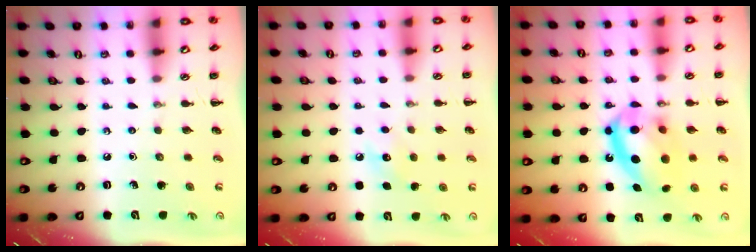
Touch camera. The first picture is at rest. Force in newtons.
{"total": 7.6, "press": 7.3, "slide": 2.2}
{"total": 16.8, "press": 16.3, "slide": 3.9}